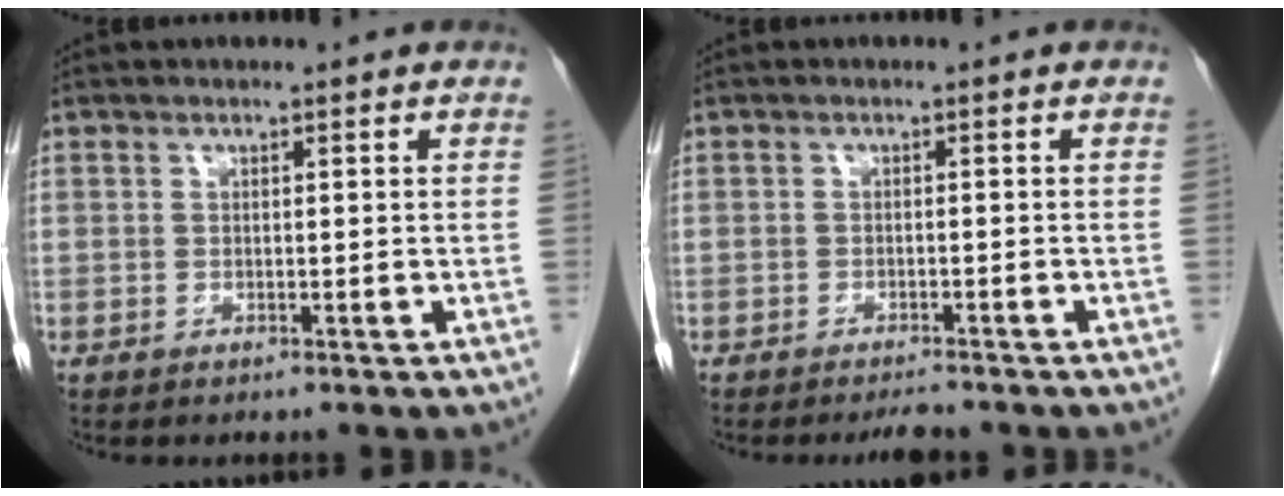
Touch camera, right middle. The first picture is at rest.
{"total": 2.0, "force": [-1.9, 0.2, 0.6], "torque": [-0.013, -0.005, -0.026]}